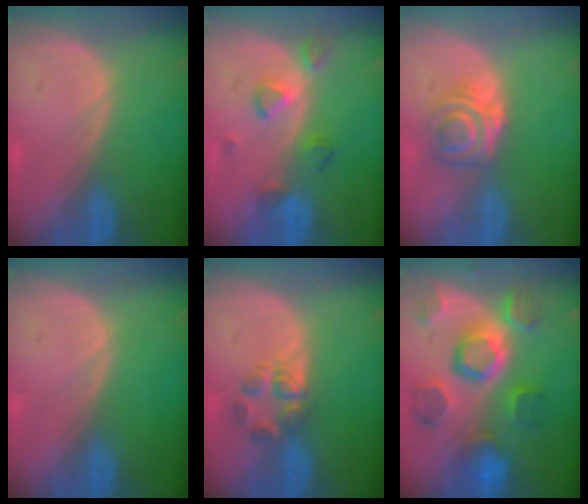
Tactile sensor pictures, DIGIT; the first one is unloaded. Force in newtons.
{"total": 4.4, "press": 4.3, "slide": 0.7}
{"total": 6.2, "press": 5.1, "slide": 3.6}
{"total": 0.0}
{"total": 4.0, "press": 4.0, "slide": 0.8}
{"total": 11.4, "press": 10.1, "slide": 5.3}